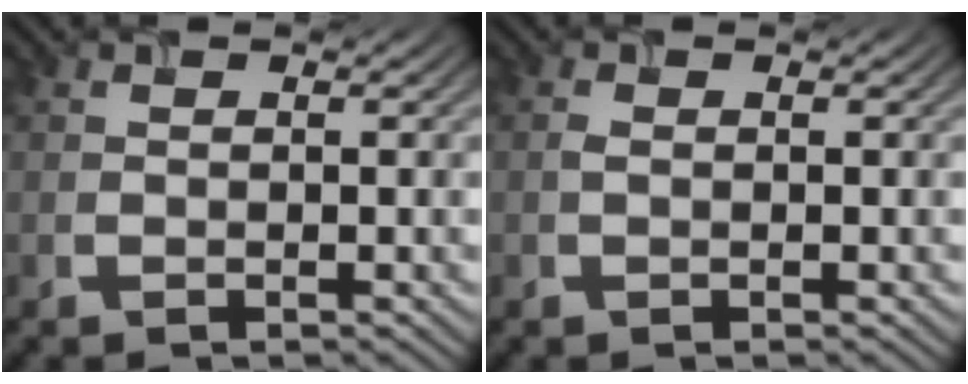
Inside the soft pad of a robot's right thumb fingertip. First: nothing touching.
{"total": 0.5, "force": [0.0, 0.3, 0.4], "torque": [-0.011, 0.001, 0.001]}